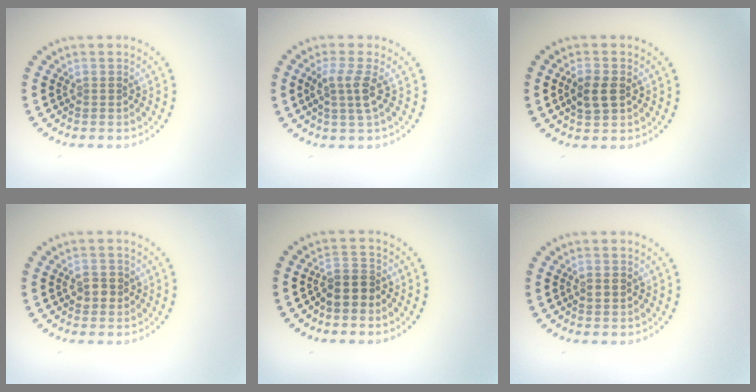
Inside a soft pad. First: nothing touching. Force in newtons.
{"total": 2.5, "press": 2.0, "slide": 1.5}
{"total": 2.5, "press": 2.5, "slide": 0.3}
{"total": 1.7, "press": 1.7, "slide": 0.1}
{"total": 2.6, "press": 2.3, "slide": 1.2}
{"total": 1.5, "press": 1.5, "slide": 0.1}